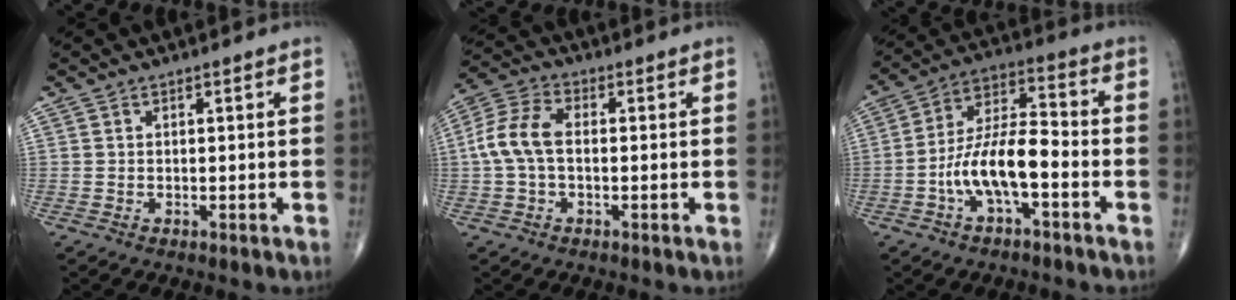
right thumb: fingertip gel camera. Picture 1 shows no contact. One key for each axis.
{"total": 8.3, "fx": -0.2, "fy": 5.0, "fz": 6.6, "tx": -0.144, "ty": 0.025, "tz": -0.011}
{"total": 12.0, "fx": -4.0, "fy": 4.7, "fz": 10.3, "tx": -0.195, "ty": 0.047, "tz": -0.078}